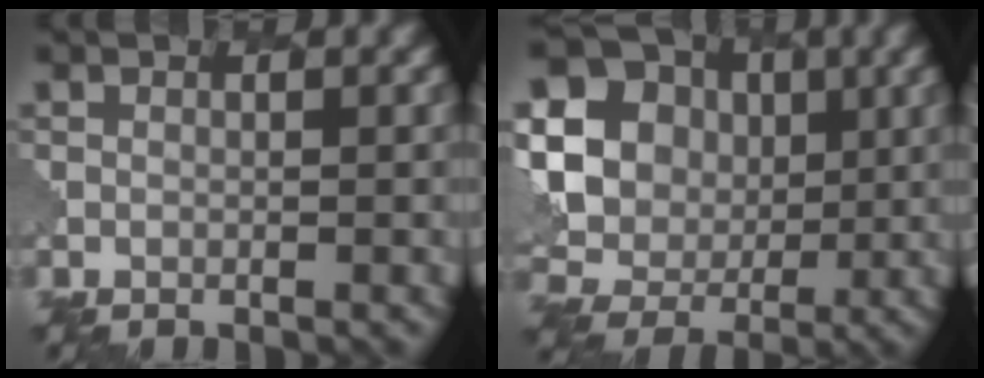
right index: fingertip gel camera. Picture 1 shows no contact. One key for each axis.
{"total": 15.7, "fx": 3.3, "fy": 14.1, "fz": 6.0, "tx": -0.171, "ty": 0.027, "tz": 0.042}